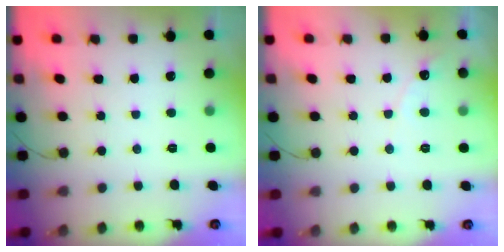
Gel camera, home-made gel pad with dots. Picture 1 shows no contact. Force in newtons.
{"total": 3.6, "press": 3.6, "slide": 0.2}